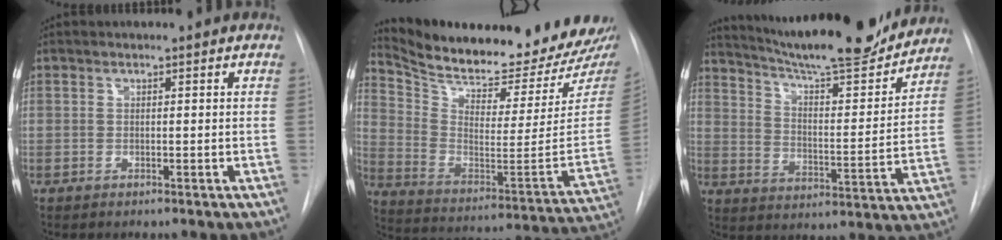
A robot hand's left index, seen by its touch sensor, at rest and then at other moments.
{"total": 26.0, "force": [23.9, 3.5, 9.5], "torque": [-0.165, -0.095, 0.339]}
{"total": 21.6, "force": [19.6, 2.4, 8.8], "torque": [-0.145, -0.026, 0.279]}